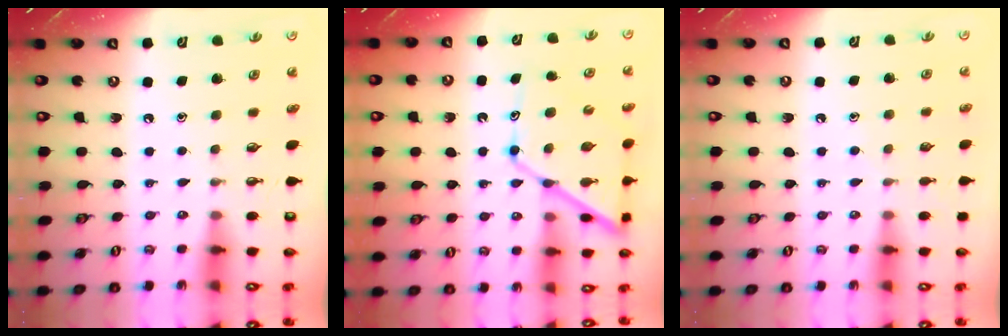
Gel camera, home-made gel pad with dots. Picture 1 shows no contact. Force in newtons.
{"total": 13.6, "press": 13.5, "slide": 1.2}
{"total": 3.9, "press": 3.9, "slide": 0.3}